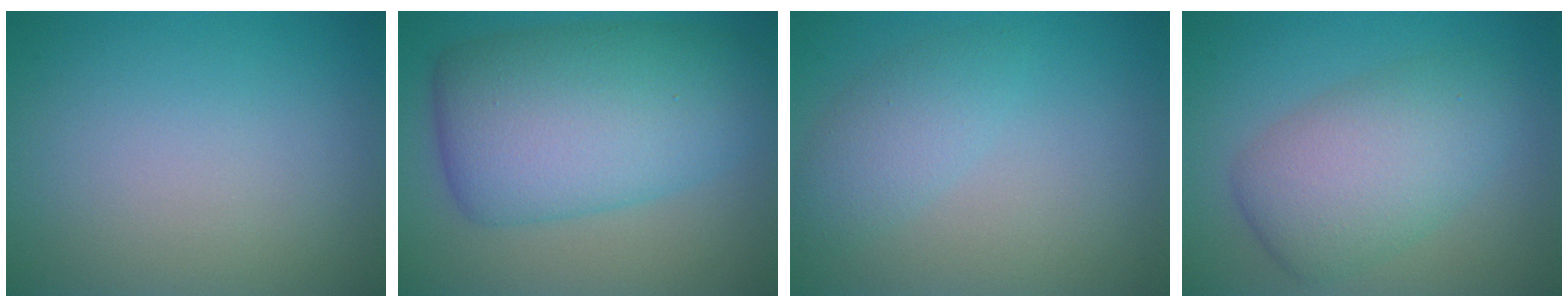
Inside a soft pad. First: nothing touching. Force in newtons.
{"total": 10.5, "press": 10.5, "slide": 0.2}
{"total": 2.5, "press": 2.5, "slide": 0.1}
{"total": 5.9, "press": 5.9, "slide": 0.1}